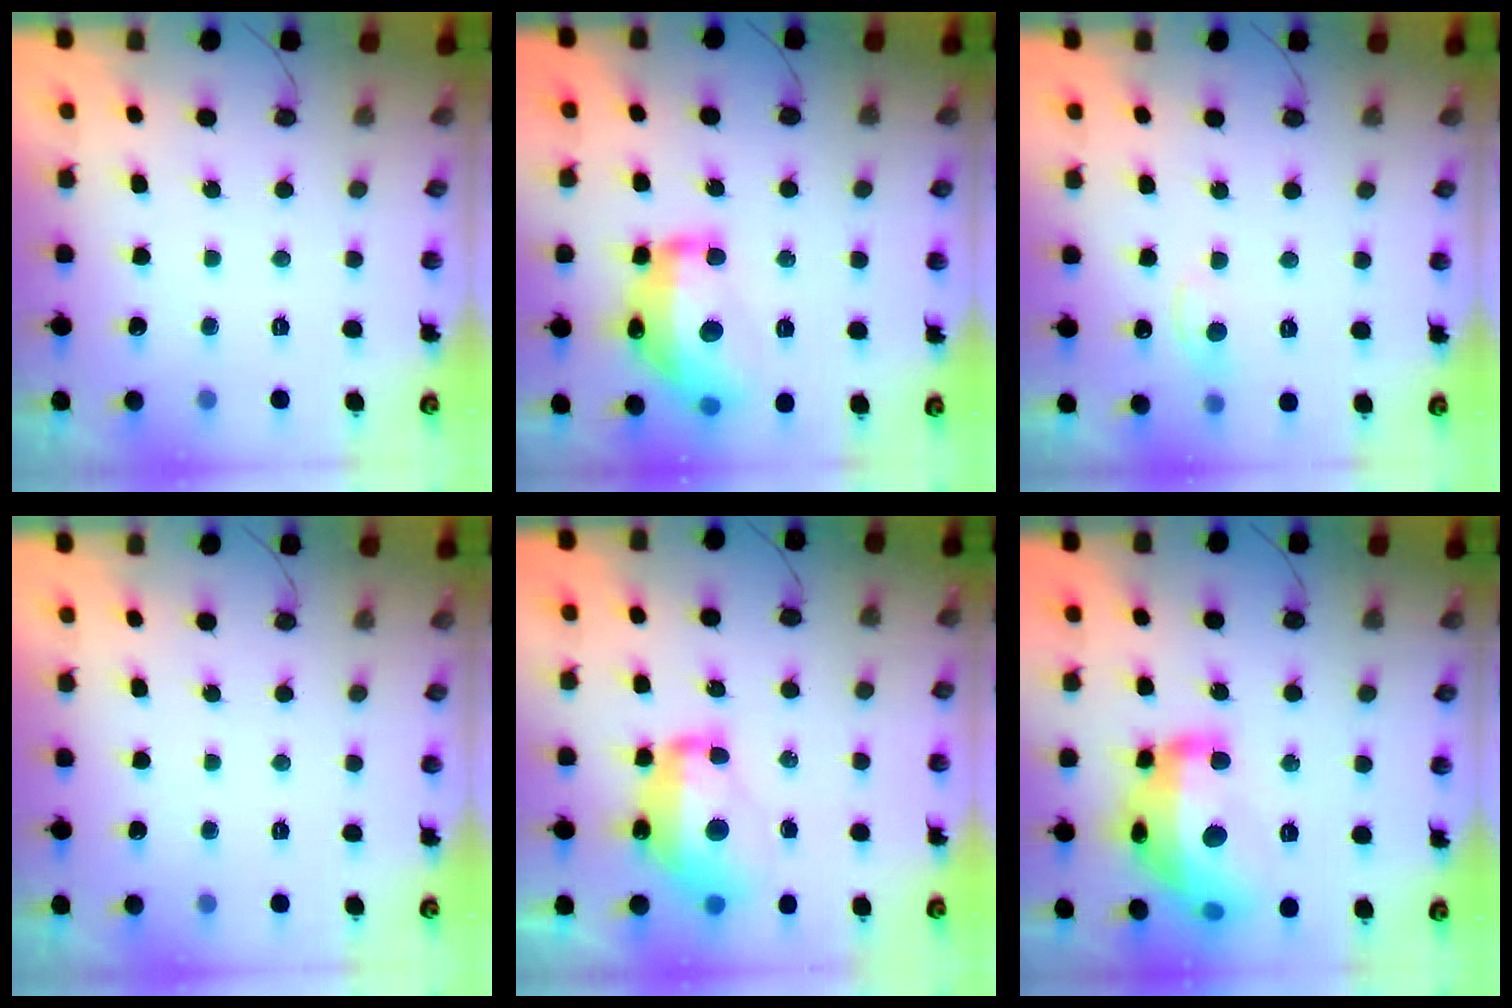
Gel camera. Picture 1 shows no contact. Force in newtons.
{"total": 19.0, "press": 19.0, "slide": 1.2}
{"total": 5.7, "press": 5.7, "slide": 0.8}
{"total": 0.0}
{"total": 14.0, "press": 13.9, "slide": 1.7}
{"total": 22.0, "press": 22.0, "slide": 1.3}